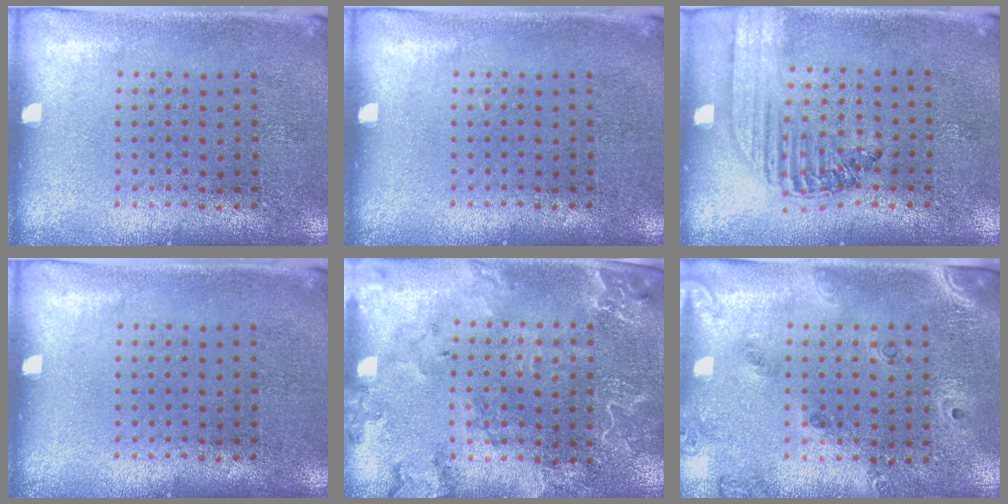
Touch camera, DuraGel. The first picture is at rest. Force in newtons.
{"total": 0.0}
{"total": 1.5, "press": 1.4, "slide": 0.6}
{"total": 0.0}
{"total": 2.4, "press": 2.3, "slide": 0.6}
{"total": 1.4, "press": 1.3, "slide": 0.6}